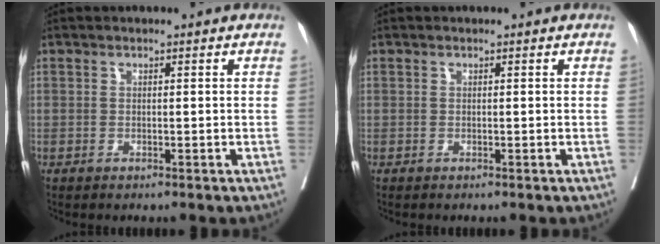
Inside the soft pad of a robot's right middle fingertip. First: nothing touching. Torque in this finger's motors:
{"motor_torque": [-0.45, 0.26, -0.03, 0.00]}